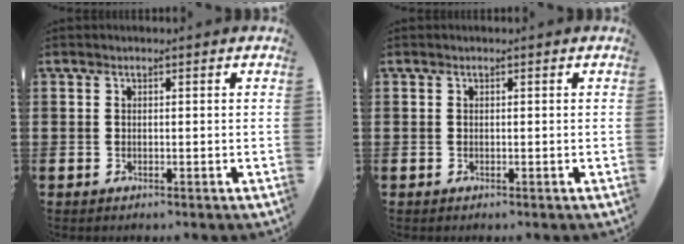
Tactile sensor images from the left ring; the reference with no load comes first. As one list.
[{"total": 0.0}]